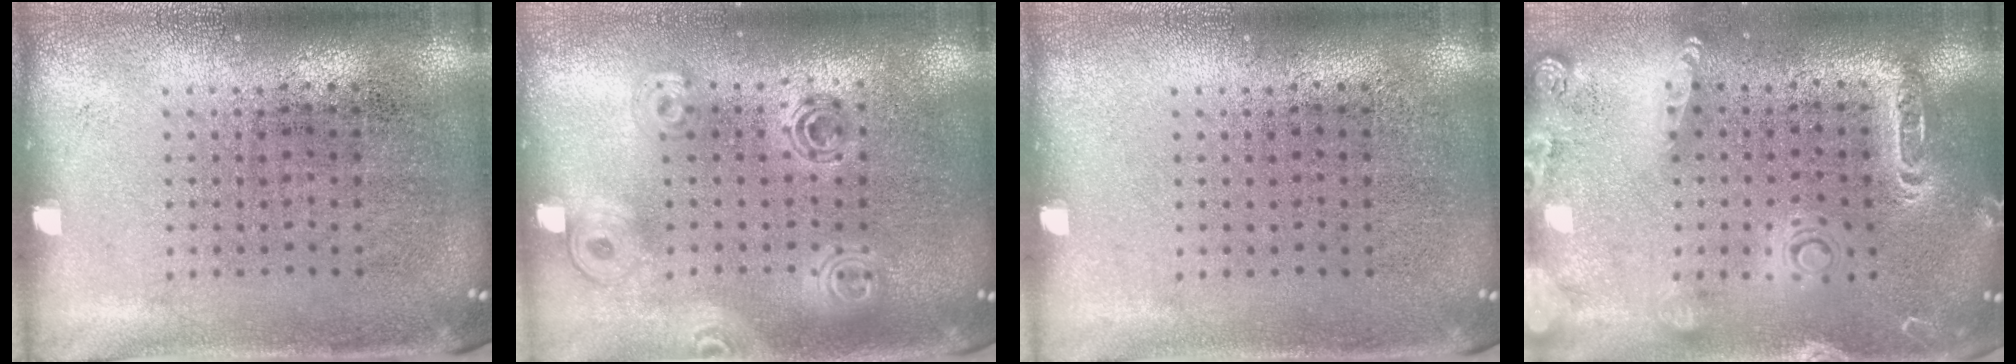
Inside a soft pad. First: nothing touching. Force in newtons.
{"total": 1.7, "press": 1.5, "slide": 0.8}
{"total": 0.0}
{"total": 2.1, "press": 1.9, "slide": 0.8}